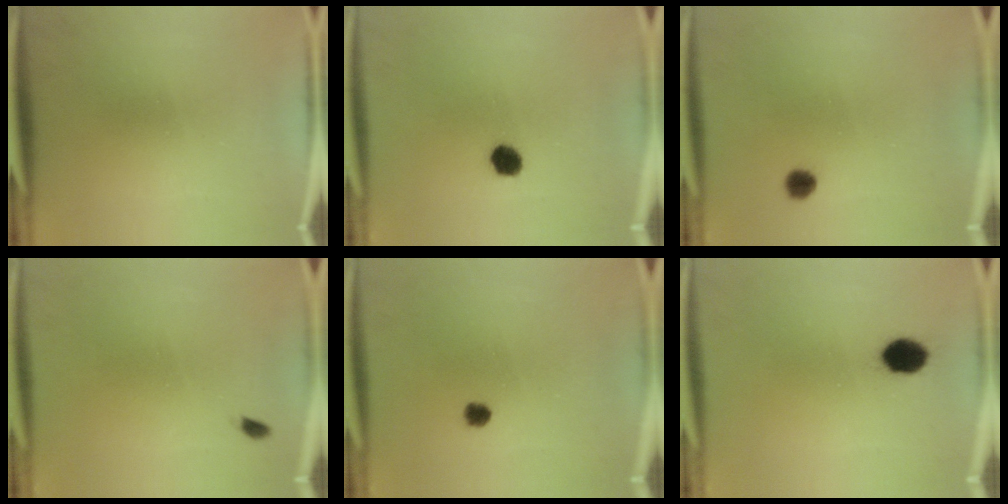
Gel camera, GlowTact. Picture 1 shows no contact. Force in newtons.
{"total": 3.9}
{"total": 2.3}
{"total": 0.7}
{"total": 1.7}
{"total": 5.7}